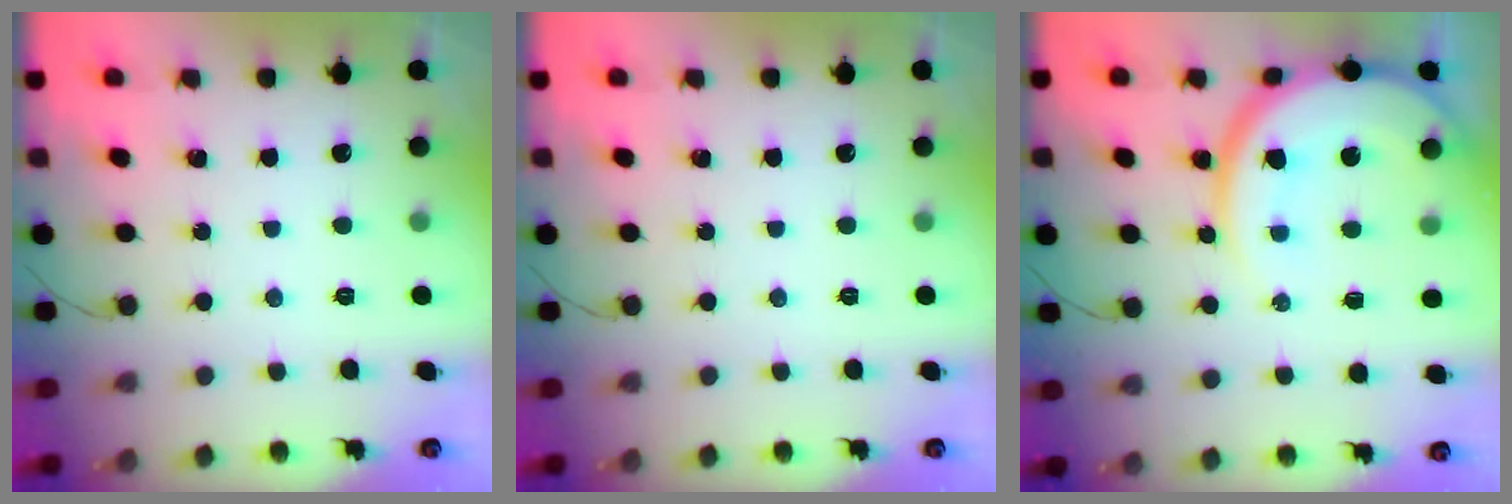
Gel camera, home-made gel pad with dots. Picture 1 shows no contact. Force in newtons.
{"total": 0.0}
{"total": 16.6, "press": 16.3, "slide": 2.8}